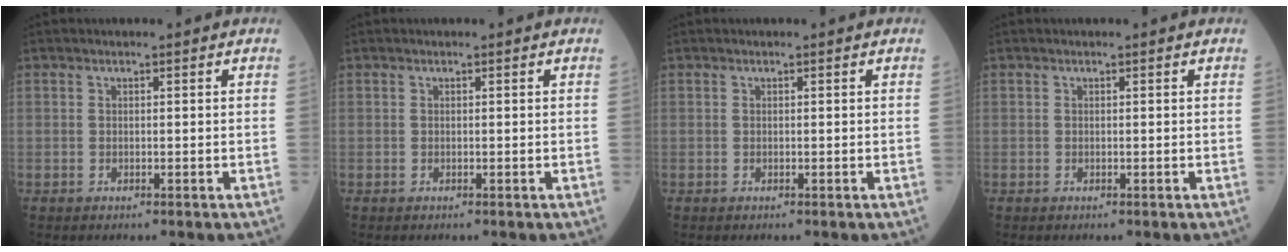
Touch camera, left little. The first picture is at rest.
{"total": 0.0}
{"total": 0.0}
{"total": 0.0}